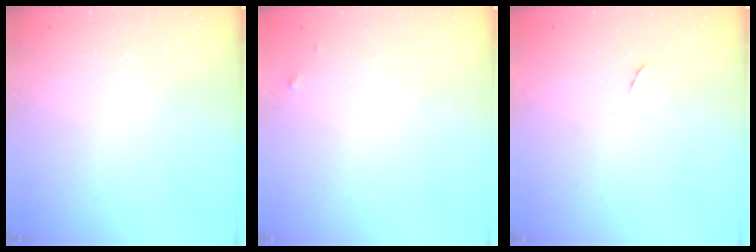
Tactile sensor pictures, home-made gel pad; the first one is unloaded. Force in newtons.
{"total": 3.5, "press": 3.5, "slide": 0.2}
{"total": 4.5, "press": 4.5, "slide": 0.5}